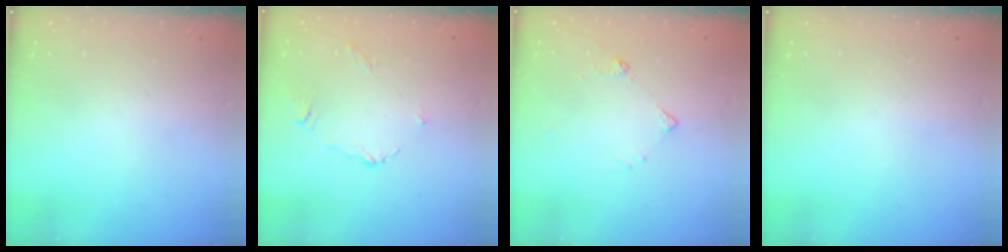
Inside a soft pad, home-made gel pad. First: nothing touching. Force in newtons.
{"total": 2.2, "press": 2.2, "slide": 0.4}
{"total": 5.4, "press": 5.3, "slide": 0.8}
{"total": 0.0}